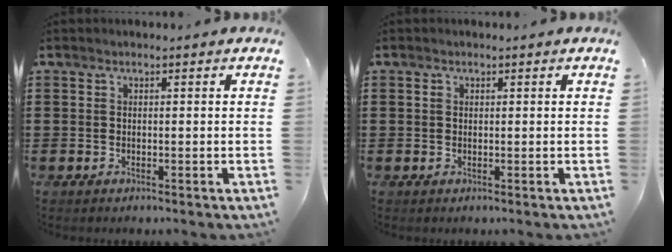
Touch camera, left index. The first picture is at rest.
{"total": 0.6, "force": [0.0, 0.5, 0.1], "torque": [-0.005, 0.004, 0.000]}